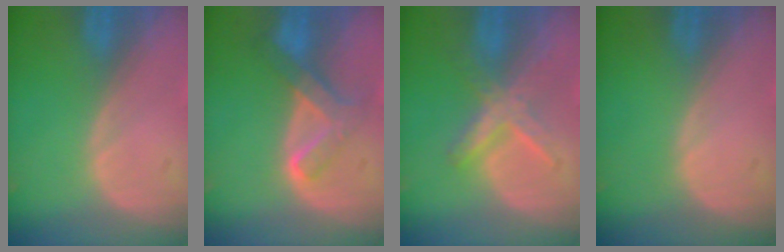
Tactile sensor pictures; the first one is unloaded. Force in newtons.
{"total": 6.7, "press": 5.6, "slide": 3.6}
{"total": 5.4, "press": 5.4, "slide": 0.7}
{"total": 0.0}